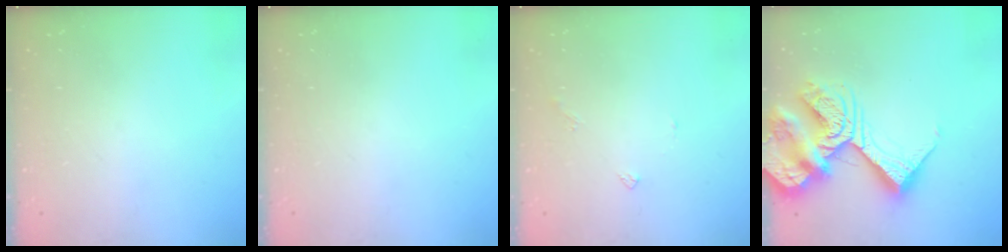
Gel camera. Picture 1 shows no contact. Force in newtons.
{"total": 0.0}
{"total": 3.5, "press": 3.5, "slide": 0.5}
{"total": 19.4, "press": 19.2, "slide": 2.3}